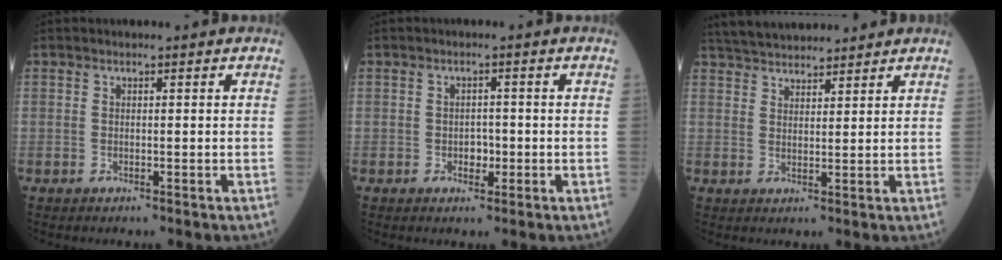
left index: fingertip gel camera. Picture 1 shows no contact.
{"total": 1.9, "force": [-0.6, 1.3, 1.2], "torque": [-0.015, 0.004, -0.007]}
{"total": 10.4, "force": [9.7, 2.0, 3.1], "torque": [-0.056, 0.034, 0.160]}